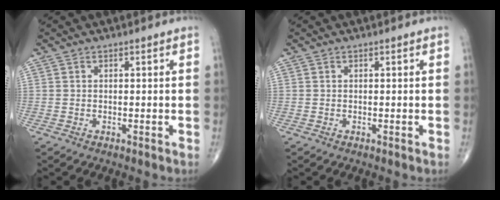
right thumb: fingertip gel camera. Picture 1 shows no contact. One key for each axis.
{"total": 0.0}